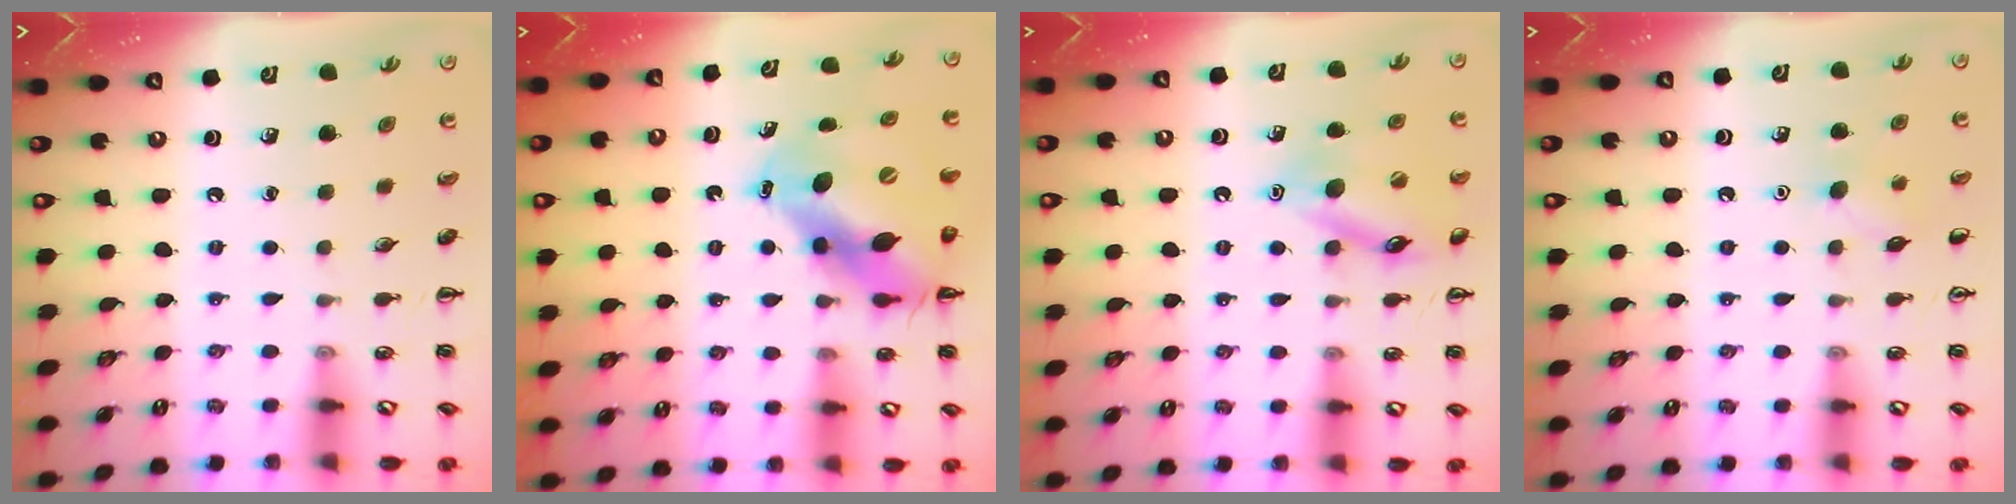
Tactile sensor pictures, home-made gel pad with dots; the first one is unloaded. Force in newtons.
{"total": 10.7, "press": 10.5, "slide": 2.3}
{"total": 13.6, "press": 13.5, "slide": 2.0}
{"total": 5.7, "press": 5.4, "slide": 1.6}